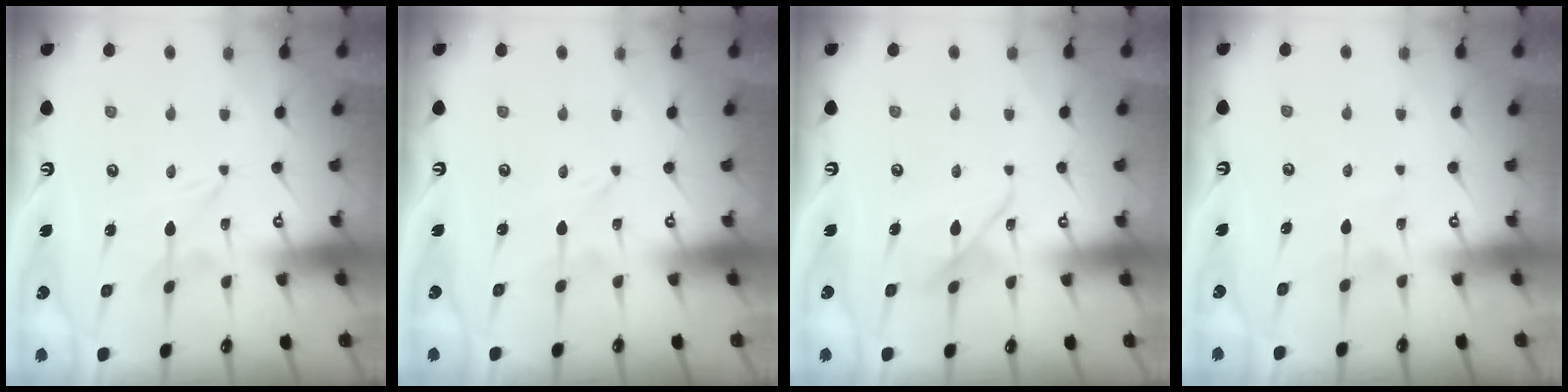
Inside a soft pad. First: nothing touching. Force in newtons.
{"total": 0.0}
{"total": 8.8, "press": 8.8, "slide": 0.6}
{"total": 3.9, "press": 3.9, "slide": 0.4}